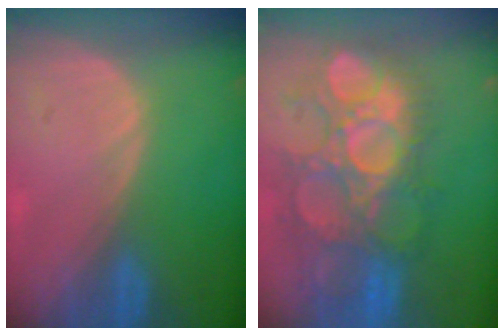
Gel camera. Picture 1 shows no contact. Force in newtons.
{"total": 12.2, "press": 11.5, "slide": 4.1}